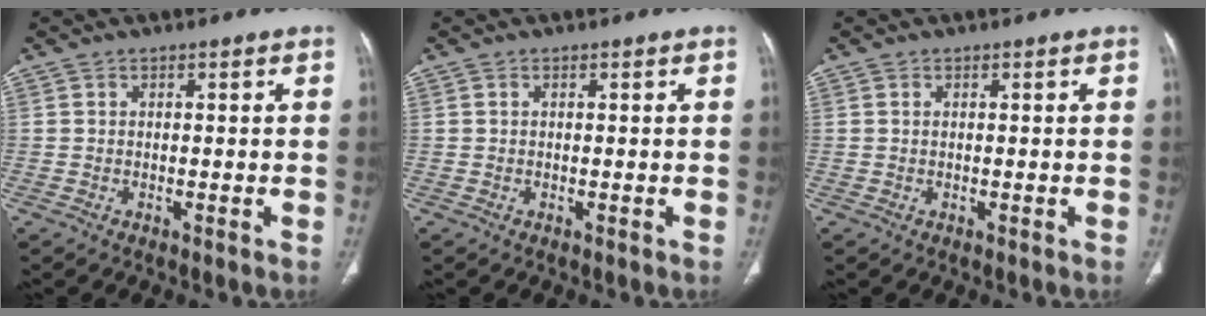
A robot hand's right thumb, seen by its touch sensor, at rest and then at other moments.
{"total": 0.0}
{"total": 0.0}